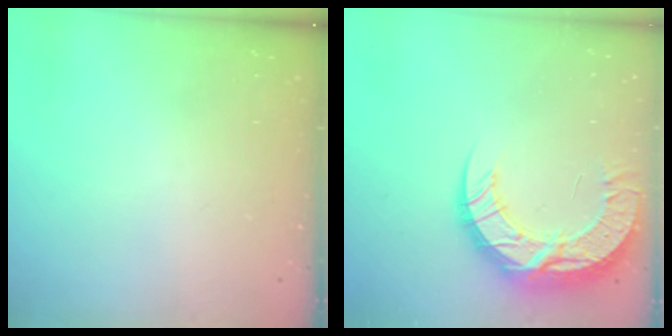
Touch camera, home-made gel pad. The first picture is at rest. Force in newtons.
{"total": 16.1, "press": 16.1, "slide": 1.3}